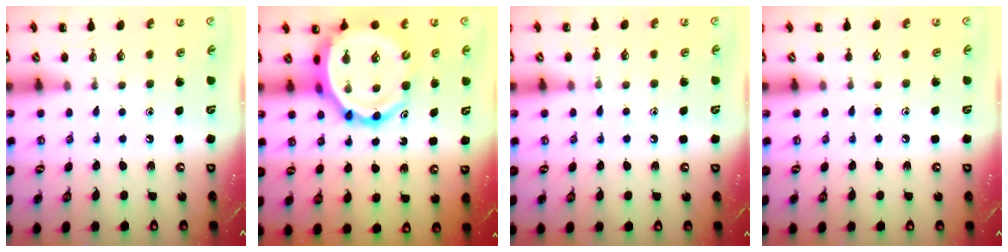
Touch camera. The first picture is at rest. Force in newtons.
{"total": 14.6, "press": 13.9, "slide": 4.2}
{"total": 6.9, "press": 6.6, "slide": 2.0}
{"total": 4.7, "press": 4.3, "slide": 1.8}